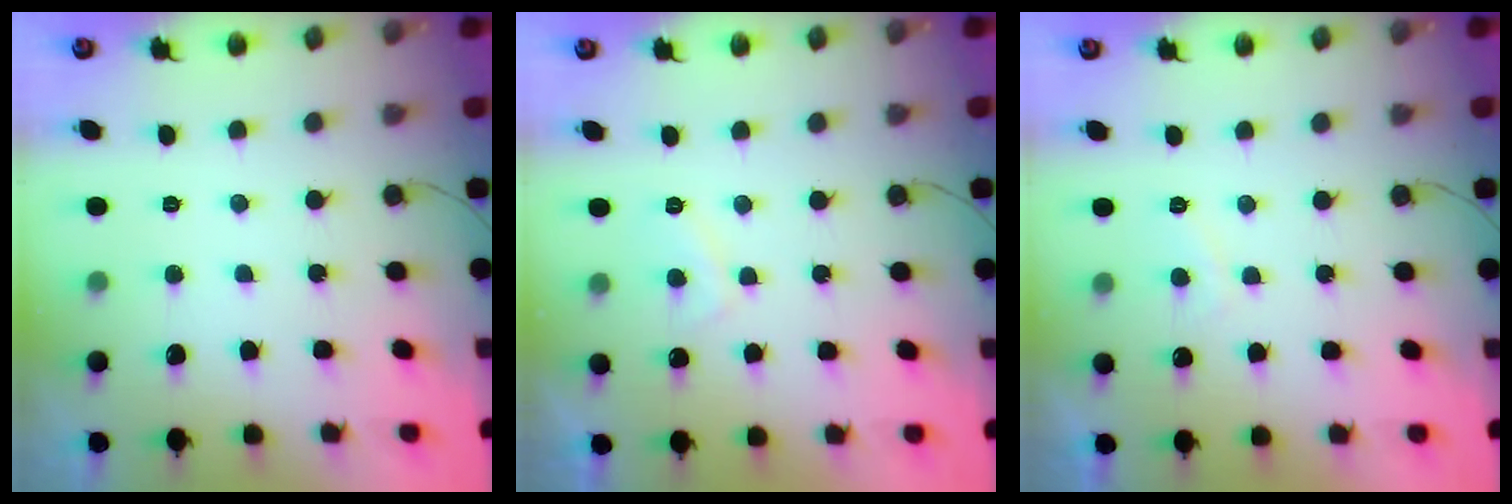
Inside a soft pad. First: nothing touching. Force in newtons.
{"total": 2.5, "press": 2.4, "slide": 0.8}
{"total": 1.9, "press": 1.7, "slide": 0.8}